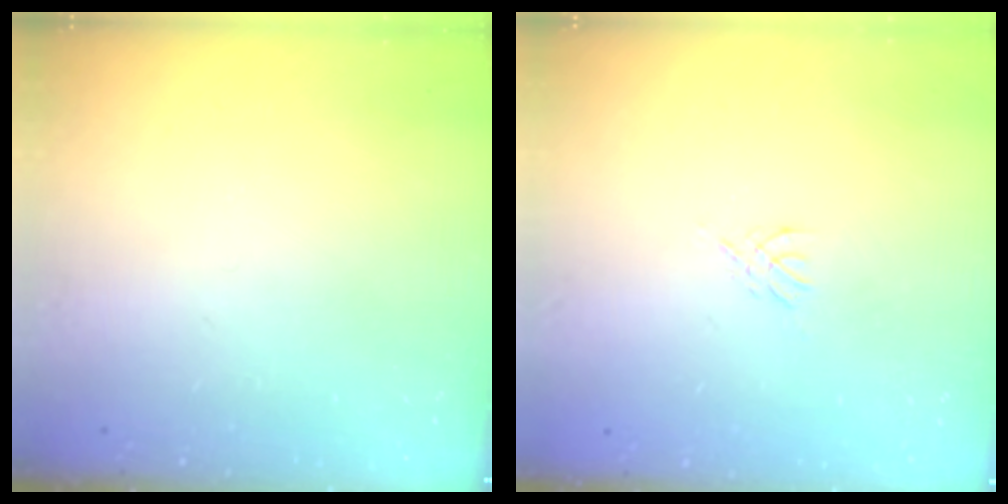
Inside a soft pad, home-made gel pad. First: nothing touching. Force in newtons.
{"total": 2.7, "press": 2.6, "slide": 0.6}